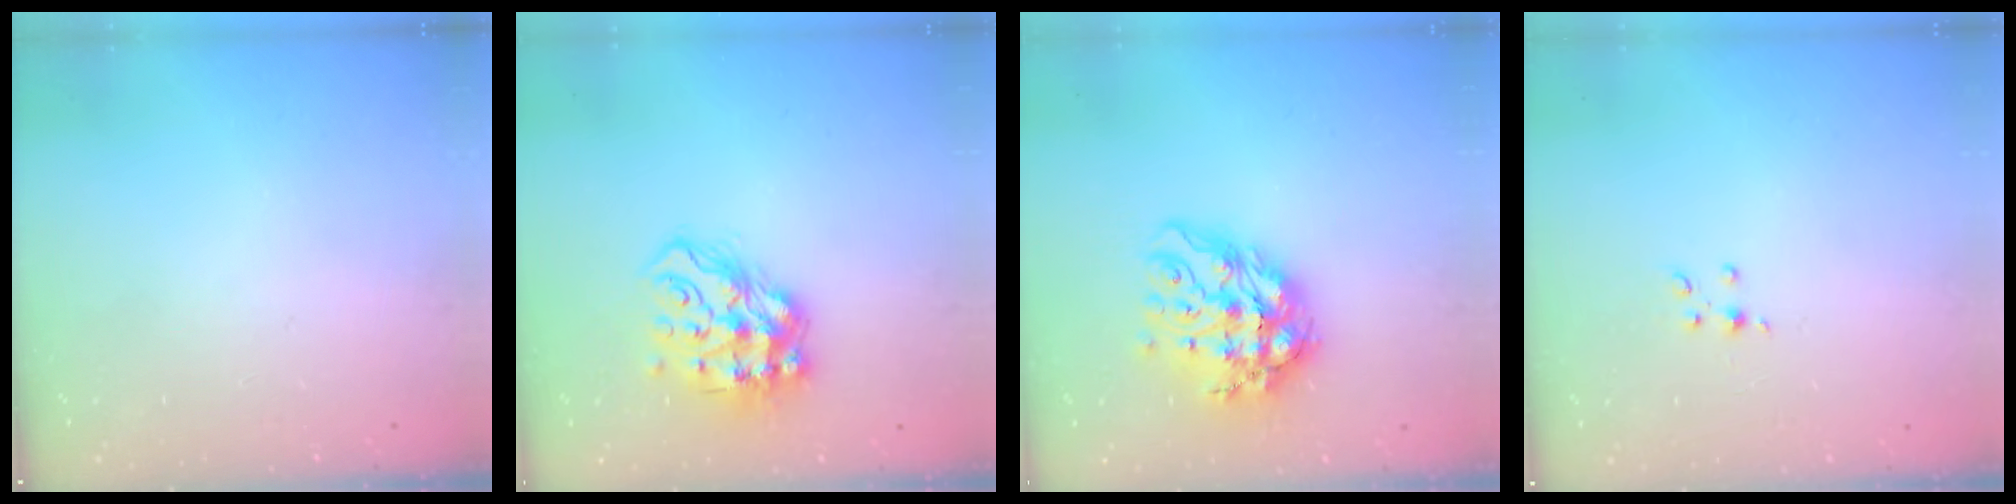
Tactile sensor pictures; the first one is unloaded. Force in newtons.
{"total": 14.9, "press": 14.8, "slide": 1.7}
{"total": 14.3, "press": 14.2, "slide": 1.6}
{"total": 3.3, "press": 3.1, "slide": 1.1}